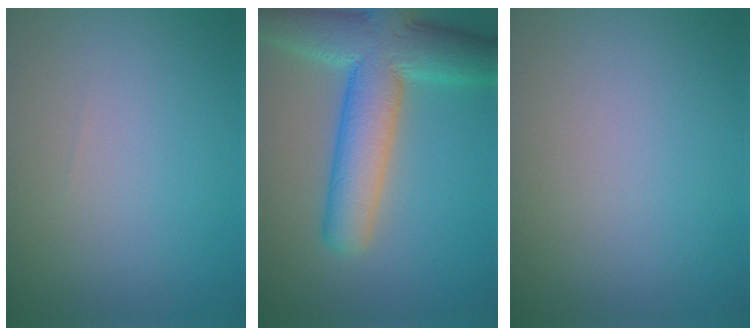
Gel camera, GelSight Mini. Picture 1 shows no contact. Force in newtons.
{"total": 9.5, "press": 9.5, "slide": 0.4}
{"total": 0.0}